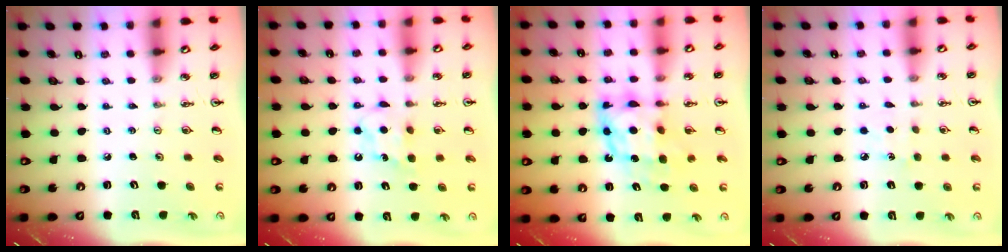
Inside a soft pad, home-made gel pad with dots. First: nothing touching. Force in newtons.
{"total": 6.8, "press": 6.7, "slide": 0.9}
{"total": 9.8, "press": 9.8, "slide": 0.8}
{"total": 5.6, "press": 5.6, "slide": 0.7}